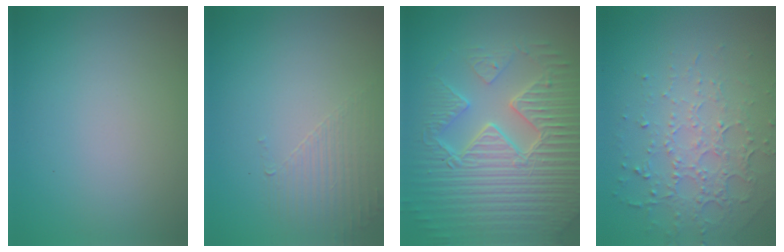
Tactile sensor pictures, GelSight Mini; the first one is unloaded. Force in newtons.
{"total": 1.6, "press": 0.7, "slide": 1.4}
{"total": 9.5, "press": 6.7, "slide": 6.7}
{"total": 4.7, "press": 3.3, "slide": 3.3}